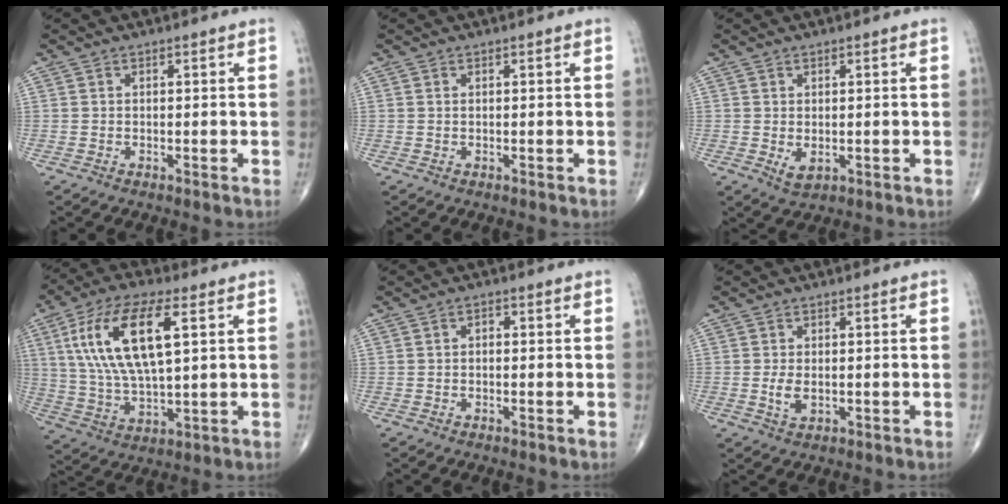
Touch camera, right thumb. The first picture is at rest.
{"total": 0.0}
{"total": 2.5, "force": [-0.2, 1.5, 2.0], "torque": [-0.028, -0.005, 0.005]}
{"total": 17.7, "force": [5.3, 6.6, 15.6], "torque": [-0.312, -0.002, 0.099]}
{"total": 1.0, "force": [-0.1, 0.7, 0.8], "torque": [-0.010, 0.005, -0.004]}
{"total": 2.9, "force": [-0.3, 1.7, 2.3], "torque": [-0.048, -0.007, -0.003]}